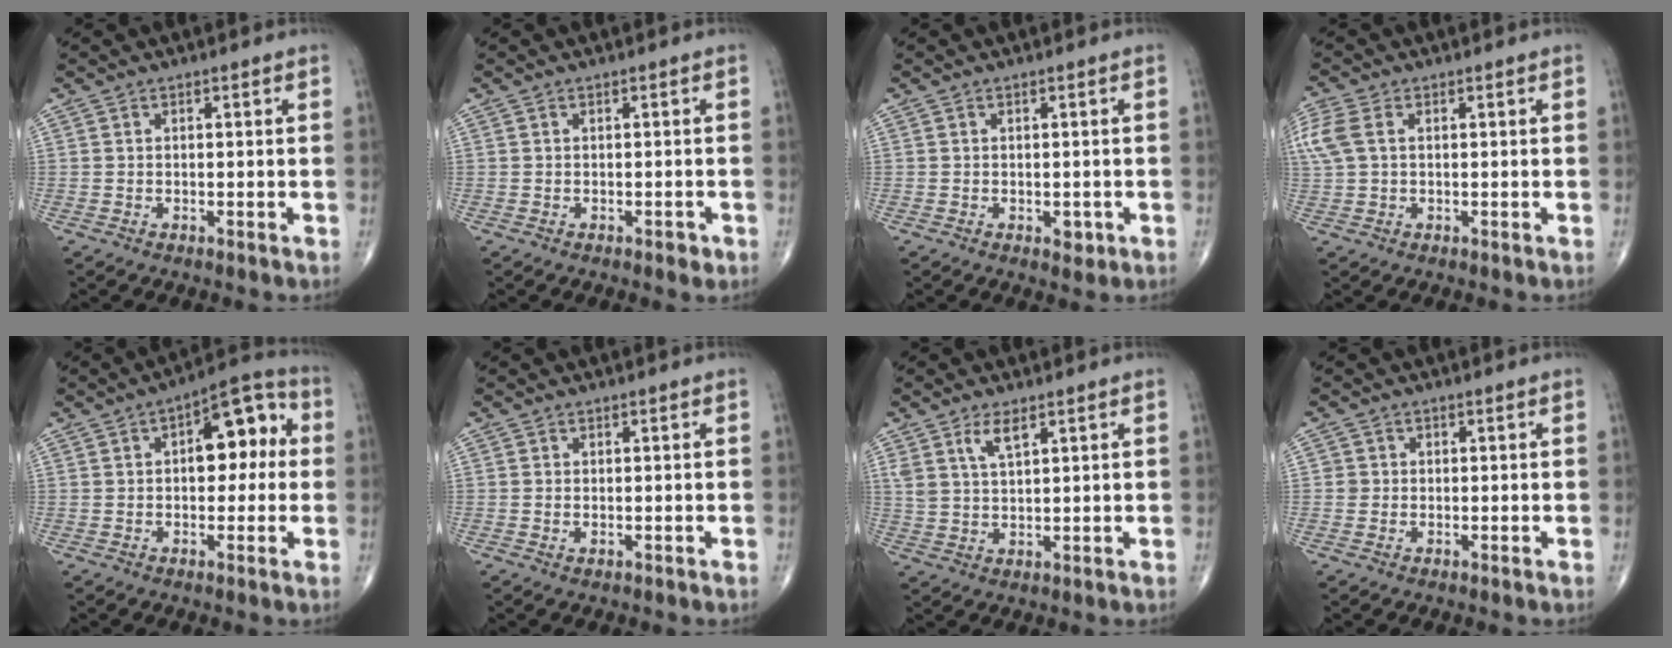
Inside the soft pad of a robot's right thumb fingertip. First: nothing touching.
{"total": 2.1, "force": [-0.9, 1.1, 1.6], "torque": [-0.007, 0.001, -0.009]}
{"total": 1.7, "force": [-0.5, 1.1, 1.2], "torque": [-0.003, 0.001, -0.004]}
{"total": 6.6, "force": [1.3, 4.2, 4.9], "torque": [-0.149, 0.021, 0.030]}
{"total": 11.8, "force": [1.7, 6.0, 9.9], "torque": [-0.100, 0.030, 0.014]}
{"total": 0.7, "force": [-0.1, 0.5, 0.5], "torque": [-0.009, 0.001, 0.002]}
{"total": 4.6, "force": [2.7, 1.6, 3.3], "torque": [-0.063, -0.013, 0.058]}
{"total": 1.4, "force": [0.0, 1.4, 0.0], "torque": [0.012, 0.005, -0.003]}